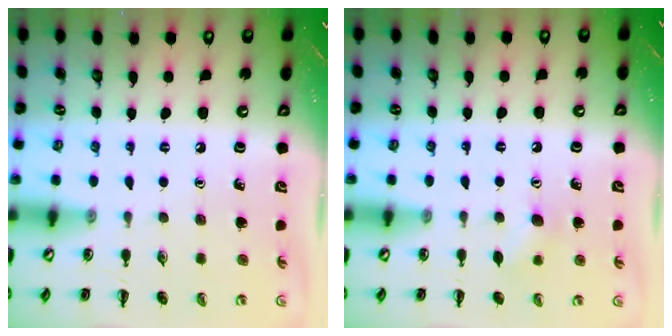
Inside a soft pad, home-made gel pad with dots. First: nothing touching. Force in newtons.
{"total": 5.6, "press": 5.4, "slide": 1.4}